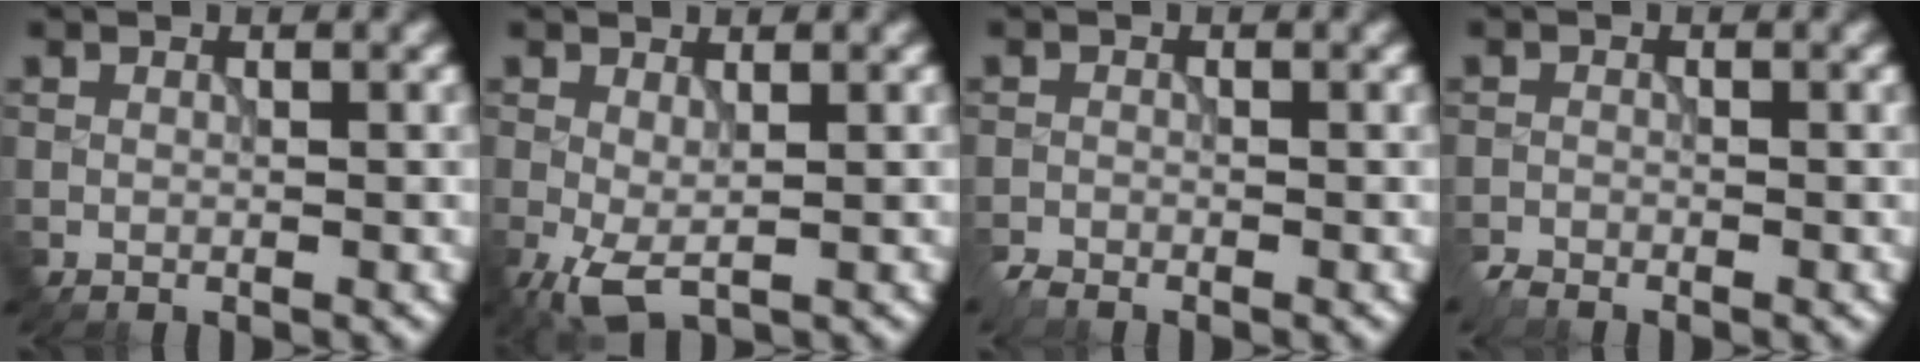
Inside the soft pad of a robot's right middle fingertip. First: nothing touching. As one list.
[{"total": 2.8, "force": [-0.8, 1.0, 2.5], "torque": [-0.062, -0.008, -0.015]}, {"total": 1.3, "force": [-1.2, 0.3, 0.3], "torque": [-0.008, -0.005, -0.029]}, {"total": 1.3, "force": [-1.3, 0.3, 0.2], "torque": [-0.006, -0.005, -0.030]}]